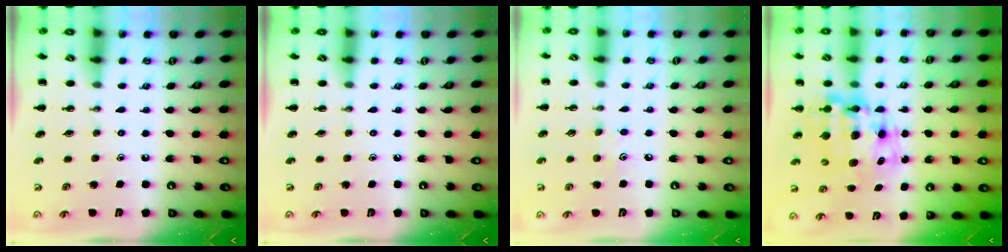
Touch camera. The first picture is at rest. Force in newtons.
{"total": 0.0}
{"total": 5.1, "press": 4.9, "slide": 1.4}
{"total": 10.3, "press": 10.0, "slide": 2.8}